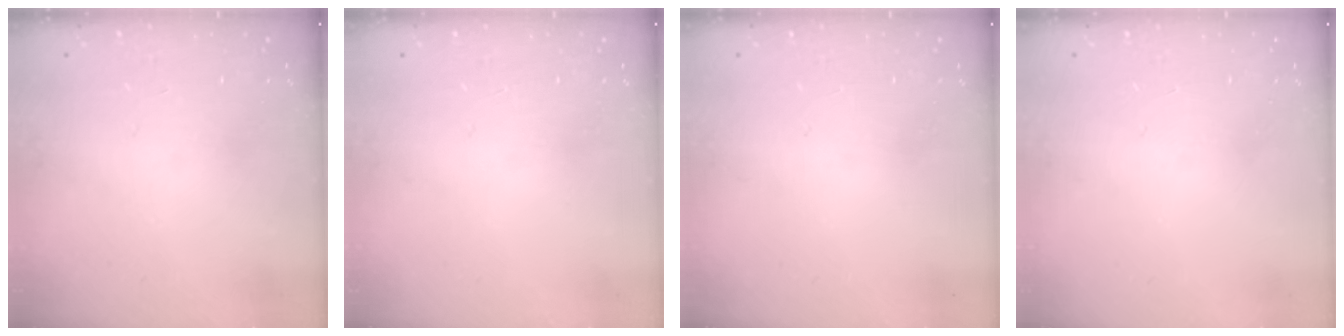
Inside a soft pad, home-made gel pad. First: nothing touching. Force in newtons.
{"total": 0.0}
{"total": 0.0}
{"total": 0.0}